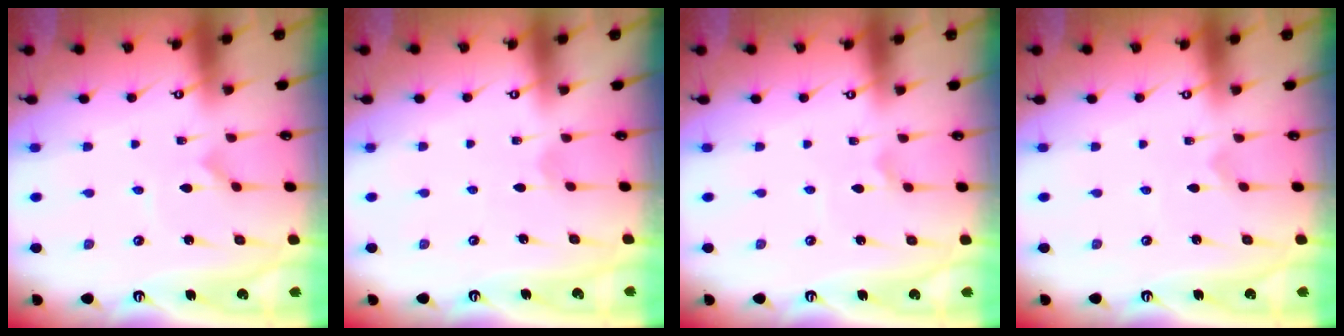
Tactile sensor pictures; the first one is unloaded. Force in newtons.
{"total": 2.0, "press": 2.0, "slide": 0.1}
{"total": 2.5, "press": 2.4, "slide": 0.5}
{"total": 0.0}